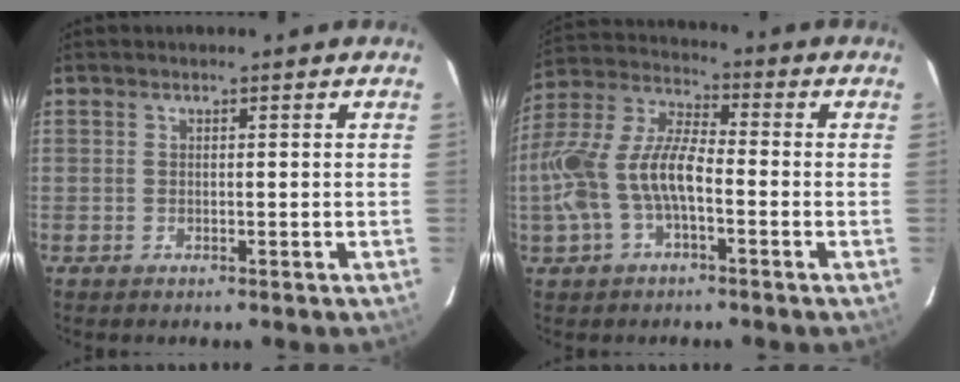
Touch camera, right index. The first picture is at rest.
{"total": 13.1, "force": [-3.4, 6.2, 11.1], "torque": [-0.235, 0.012, -0.065]}